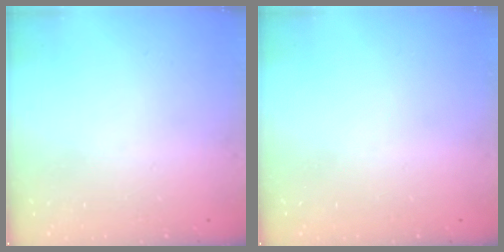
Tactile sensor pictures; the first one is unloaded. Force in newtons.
{"total": 0.0}